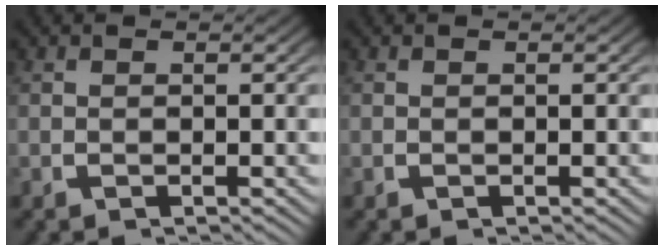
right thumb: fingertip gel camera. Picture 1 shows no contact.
{"total": 0.0}